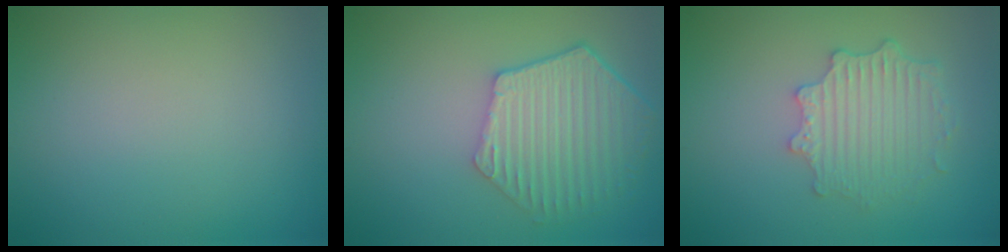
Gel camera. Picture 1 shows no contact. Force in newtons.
{"total": 5.7, "press": 4.6, "slide": 3.4}
{"total": 4.0, "press": 3.3, "slide": 2.3}